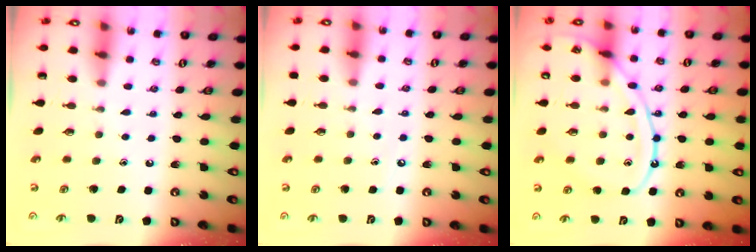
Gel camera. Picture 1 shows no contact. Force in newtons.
{"total": 3.6, "press": 3.6, "slide": 0.5}
{"total": 14.9, "press": 14.9, "slide": 1.4}